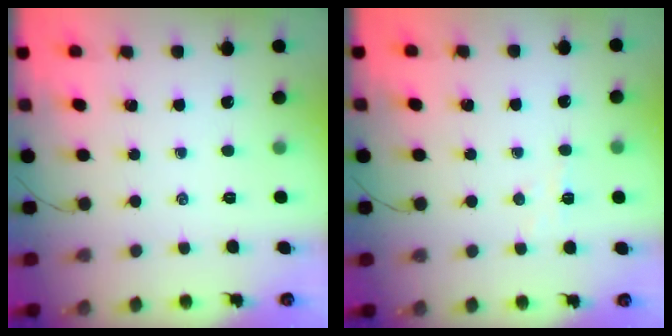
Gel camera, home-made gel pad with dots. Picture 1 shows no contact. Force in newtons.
{"total": 3.7, "press": 3.5, "slide": 1.2}